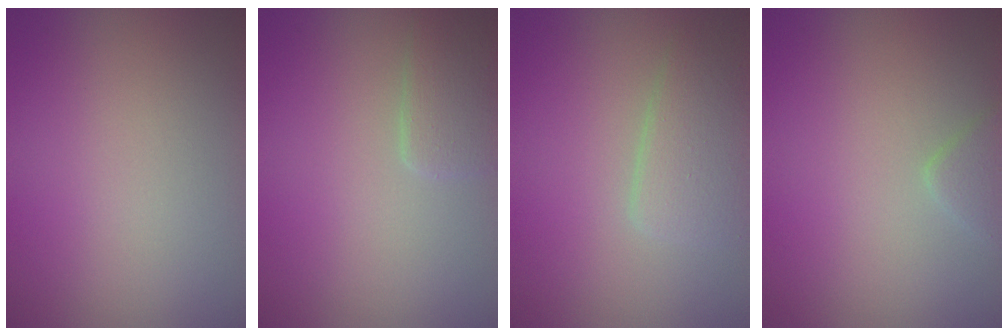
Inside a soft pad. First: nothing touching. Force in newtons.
{"total": 2.1, "press": 2.1, "slide": 0.1}
{"total": 2.8, "press": 2.8, "slide": 0.1}
{"total": 1.3, "press": 1.3, "slide": 0.1}